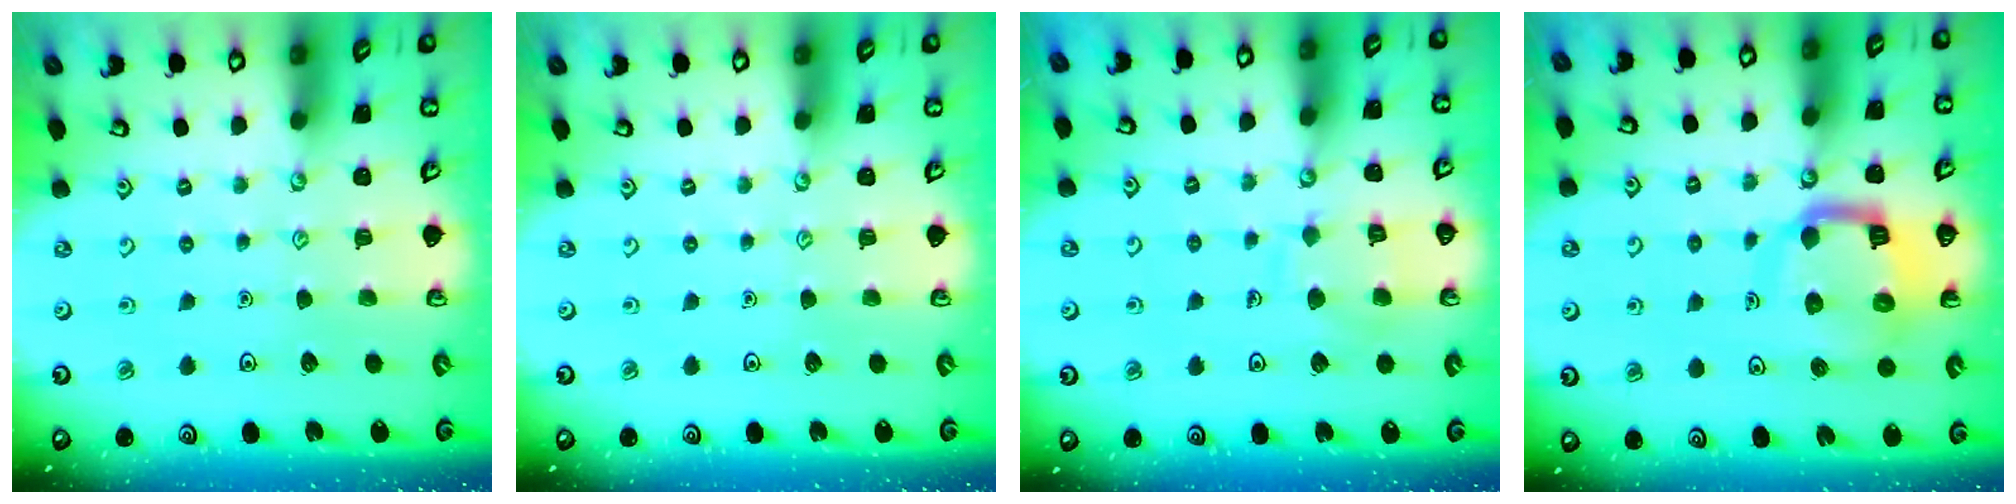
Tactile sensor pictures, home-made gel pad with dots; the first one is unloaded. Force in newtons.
{"total": 0.0}
{"total": 9.2, "press": 9.2, "slide": 0.7}
{"total": 12.4, "press": 12.3, "slide": 1.4}